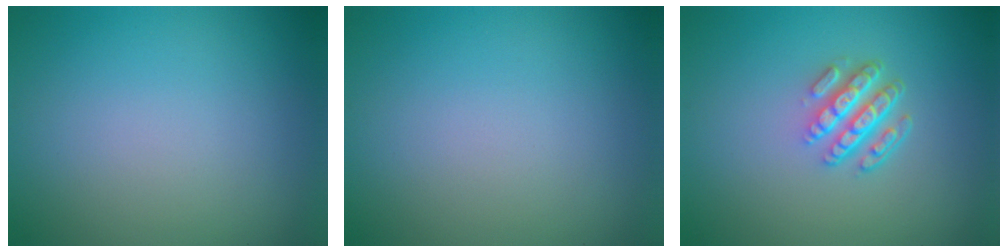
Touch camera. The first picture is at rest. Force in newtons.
{"total": 0.0}
{"total": 4.2, "press": 3.1, "slide": 2.9}